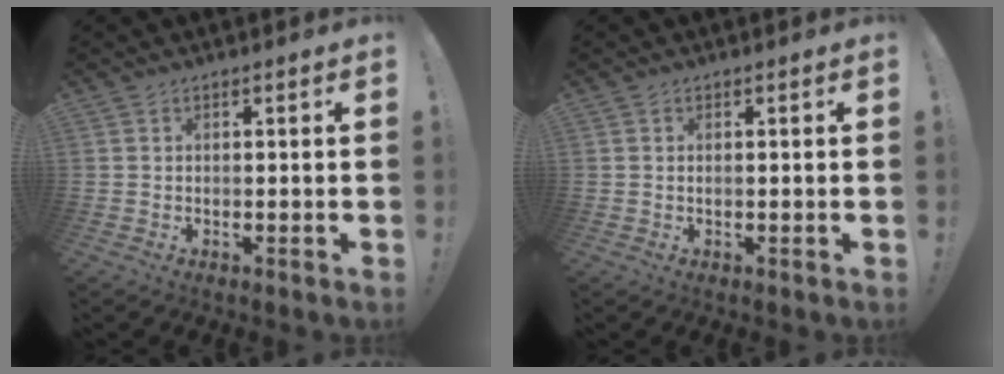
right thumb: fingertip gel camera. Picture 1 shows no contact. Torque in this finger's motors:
{"motor_torque": [-0.07, -0.41, 0.18, 0.02, 0.00]}